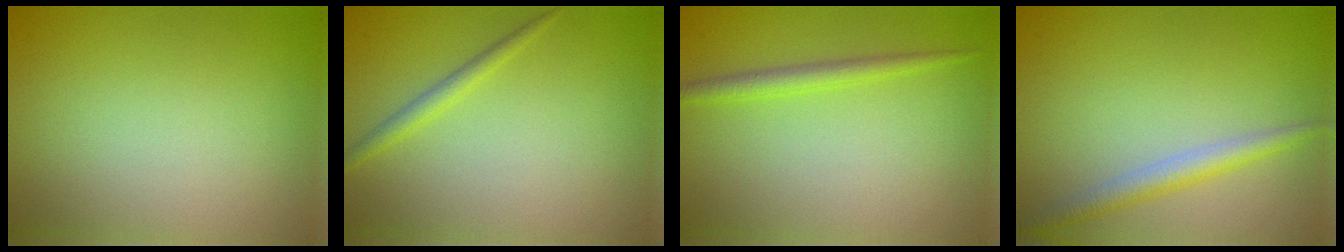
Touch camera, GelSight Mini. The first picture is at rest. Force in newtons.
{"total": 1.4, "press": 1.4, "slide": 0.0}
{"total": 1.8, "press": 1.8, "slide": 0.1}
{"total": 2.5, "press": 2.5, "slide": 0.1}